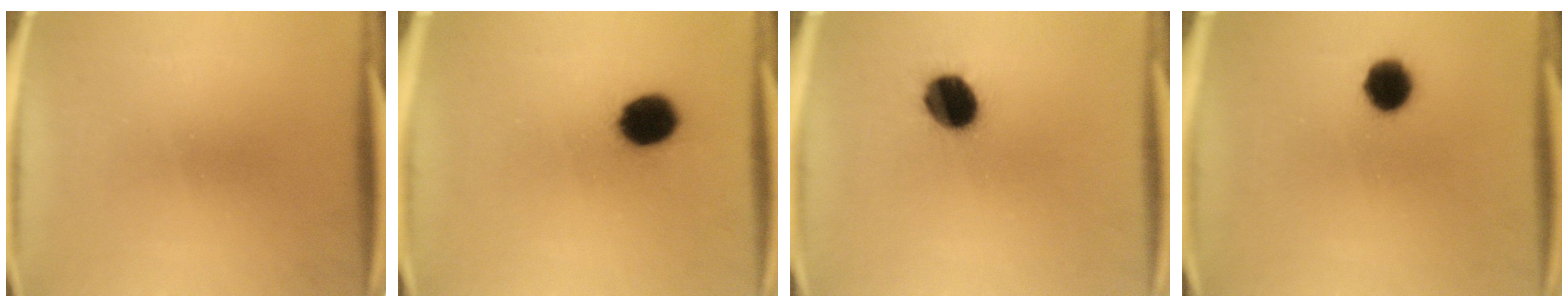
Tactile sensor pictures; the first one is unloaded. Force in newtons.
{"total": 9.9}
{"total": 10.5}
{"total": 7.2}